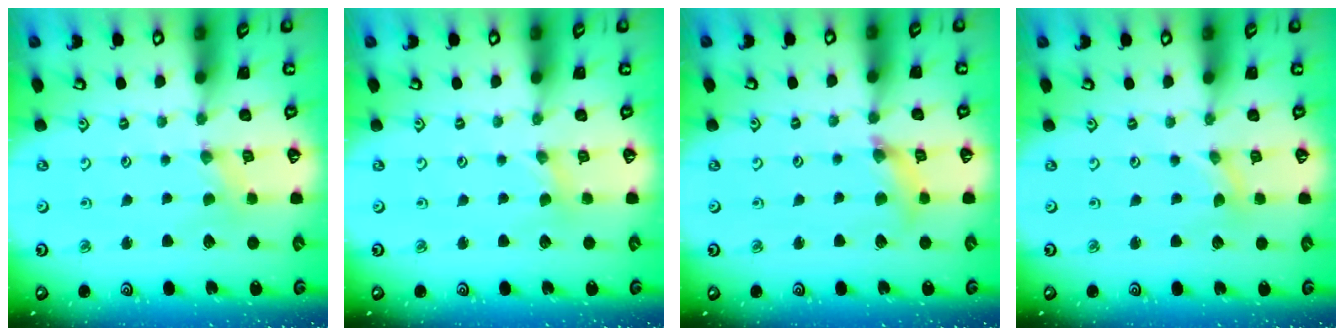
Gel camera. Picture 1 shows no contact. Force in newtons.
{"total": 0.8, "press": 0.7, "slide": 0.3}
{"total": 6.4, "press": 6.4, "slide": 0.6}
{"total": 0.0}